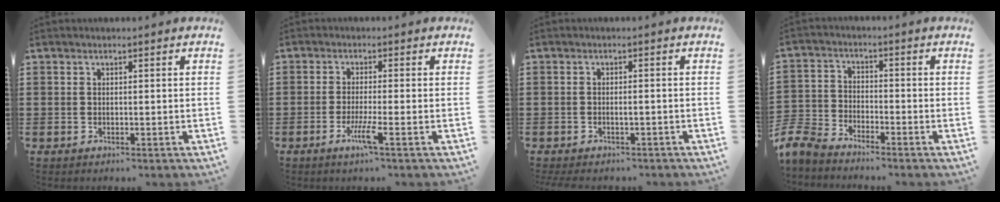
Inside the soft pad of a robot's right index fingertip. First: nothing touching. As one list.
[{"total": 4.1, "force": [-2.1, -0.1, 3.5], "torque": [-0.072, -0.017, -0.041]}, {"total": 1.2, "force": [-1.0, 0.3, 0.7], "torque": [-0.018, -0.005, -0.018]}, {"total": 5.6, "force": [-5.4, 1.0, 0.9], "torque": [-0.050, -0.003, -0.117]}]